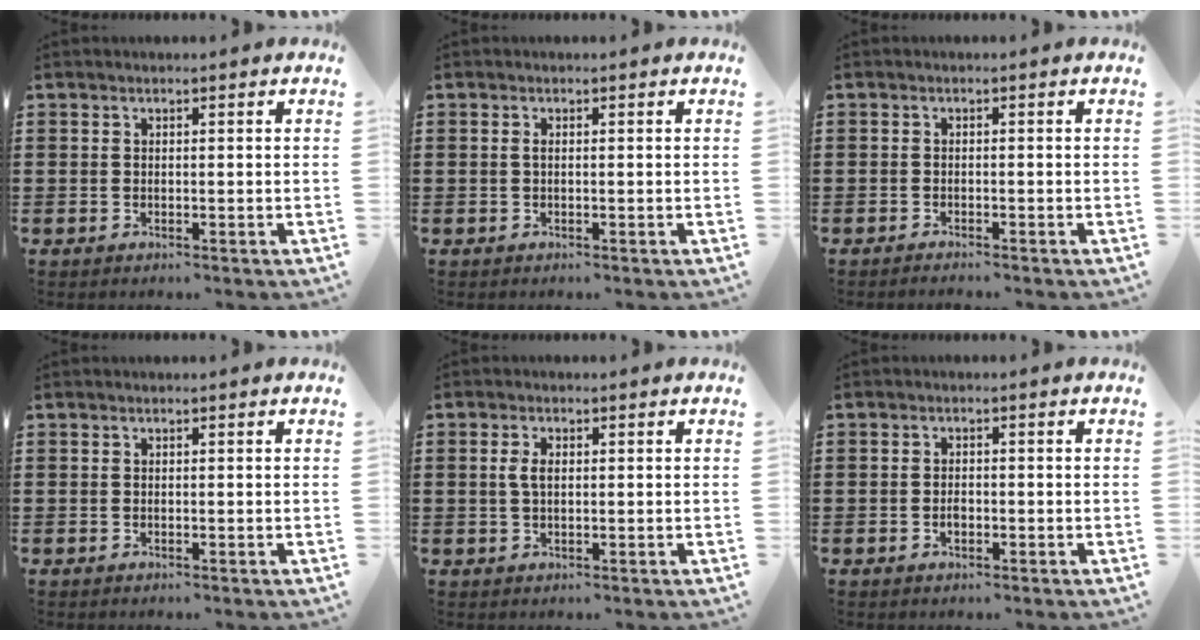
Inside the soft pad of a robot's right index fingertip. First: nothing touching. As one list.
[{"total": 0.7, "force": [0.0, 0.1, 0.7], "torque": [-0.014, -0.002, 0.000]}, {"total": 0.7, "force": [-0.7, 0.0, 0.1], "torque": [-0.003, 0.000, -0.014]}, {"total": 0.0}, {"total": 2.6, "force": [0.3, 1.3, 2.2], "torque": [-0.054, 0.004, 0.002]}, {"total": 1.4, "force": [-0.5, 0.7, 1.1], "torque": [-0.021, 0.000, -0.010]}]